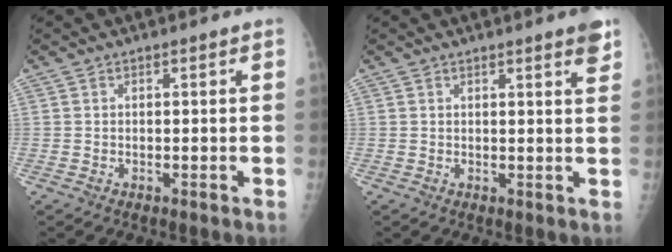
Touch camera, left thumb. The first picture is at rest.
{"total": 3.1, "force": [2.1, 0.1, 2.3], "torque": [-0.028, -0.012, 0.026]}